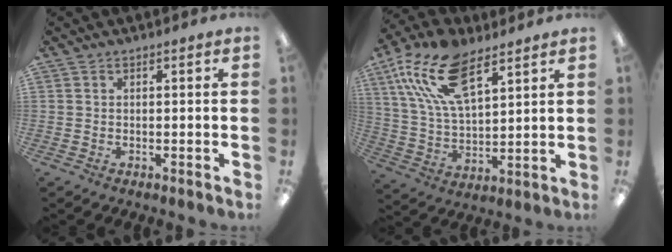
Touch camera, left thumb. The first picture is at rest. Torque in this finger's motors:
{"motor_torque": [0.46, 0.52, 1.49, -1.28, 0.51]}